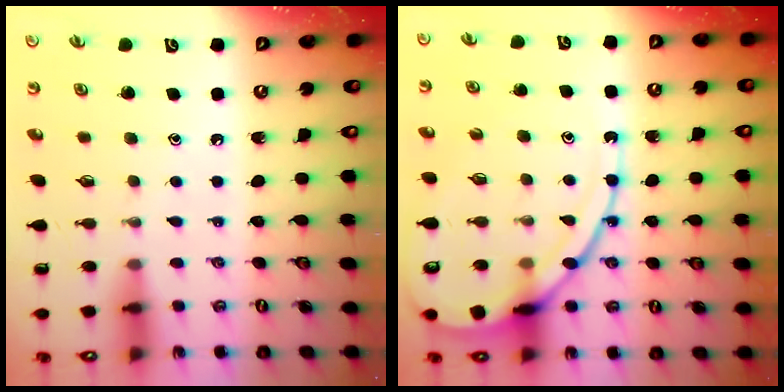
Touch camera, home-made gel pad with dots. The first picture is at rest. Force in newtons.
{"total": 15.4, "press": 15.3, "slide": 1.4}